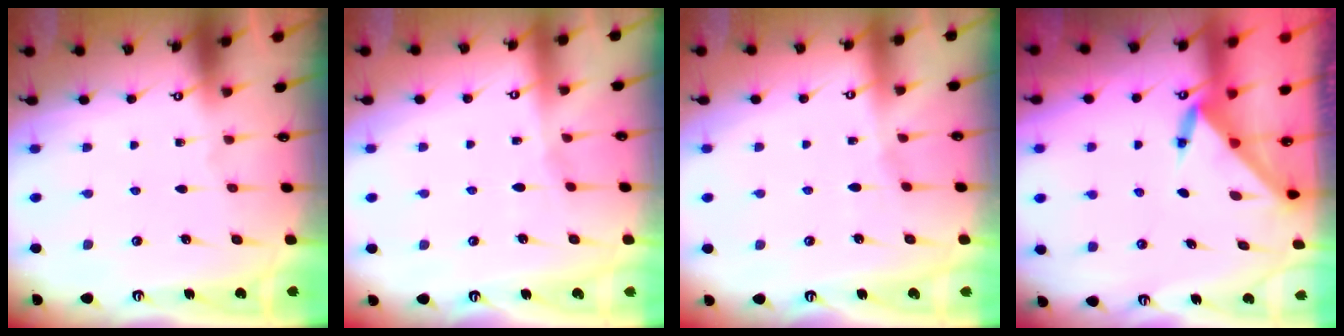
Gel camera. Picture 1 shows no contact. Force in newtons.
{"total": 3.4, "press": 3.4, "slide": 0.4}
{"total": 2.2, "press": 2.1, "slide": 0.4}
{"total": 3.4, "press": 3.4, "slide": 0.3}